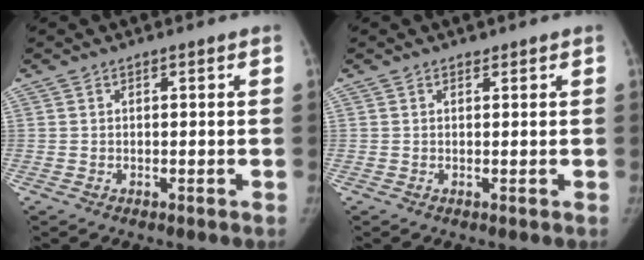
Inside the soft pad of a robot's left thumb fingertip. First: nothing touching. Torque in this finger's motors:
{"motor_torque": [0.26, -0.18, 0.42, -0.41, 0.03]}